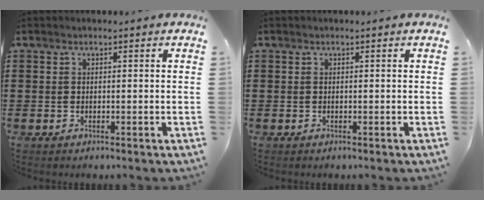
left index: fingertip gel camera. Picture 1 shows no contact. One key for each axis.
{"total": 0.0}